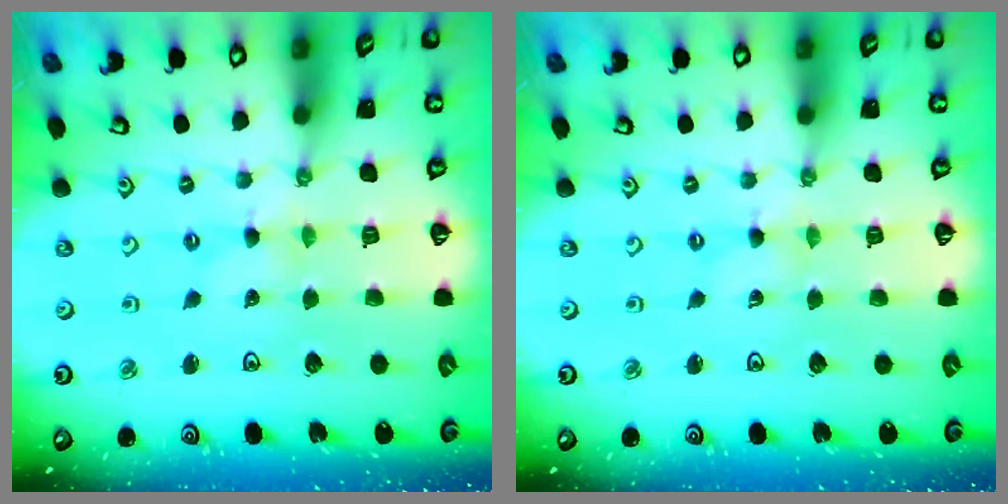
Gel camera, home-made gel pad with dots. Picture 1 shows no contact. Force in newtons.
{"total": 0.0}